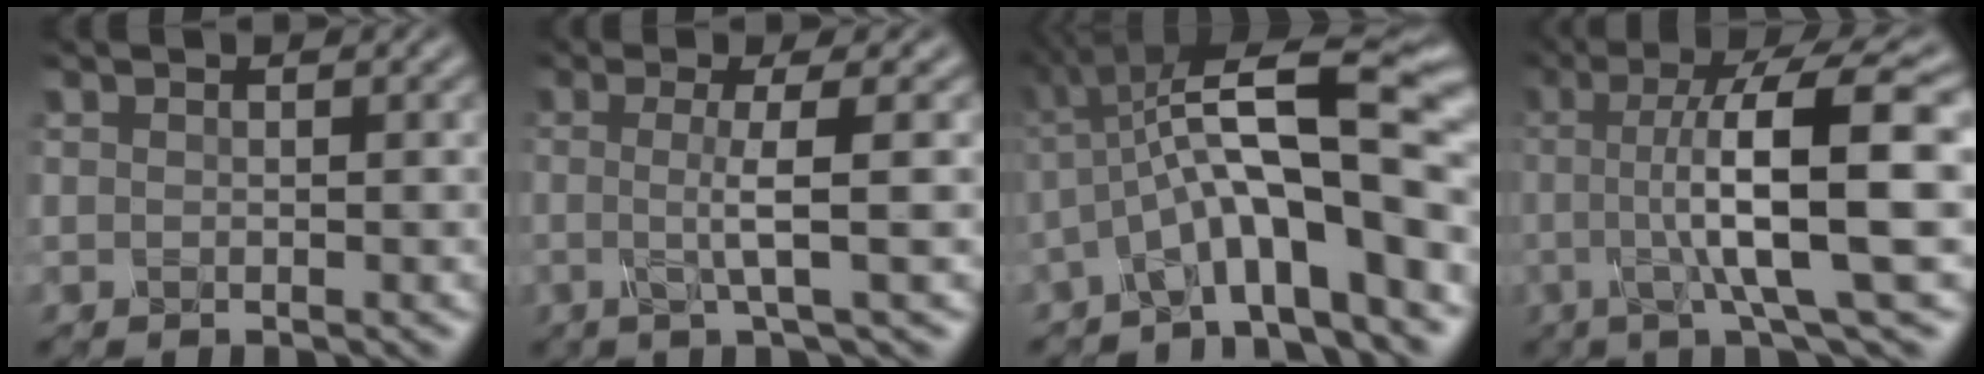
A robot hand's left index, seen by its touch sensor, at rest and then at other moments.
{"total": 3.6, "force": [-0.5, 0.5, 3.5], "torque": [-0.058, -0.006, -0.017]}
{"total": 10.7, "force": [-2.1, 2.7, 10.1], "torque": [-0.154, 0.020, -0.044]}
{"total": 11.7, "force": [-0.1, 2.3, 11.5], "torque": [-0.139, 0.012, -0.009]}